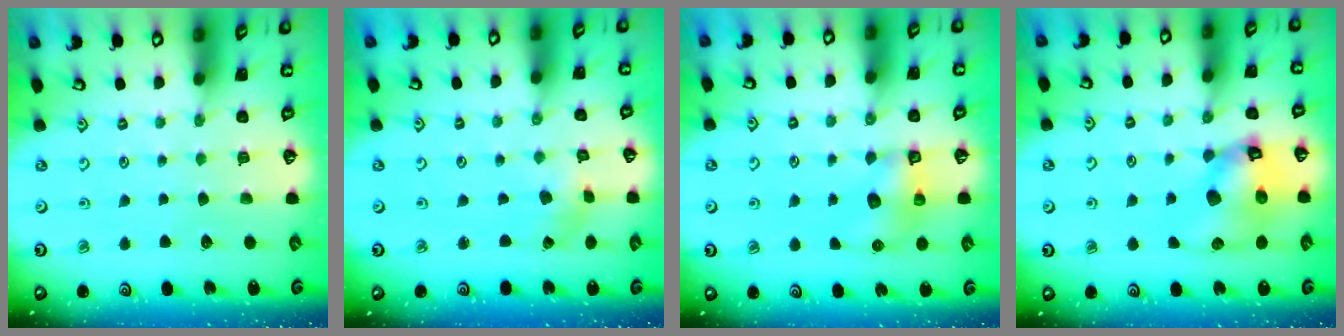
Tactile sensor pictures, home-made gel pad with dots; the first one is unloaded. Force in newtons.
{"total": 1.5, "press": 1.5, "slide": 0.3}
{"total": 6.7, "press": 6.7, "slide": 0.1}
{"total": 14.2, "press": 14.0, "slide": 2.0}